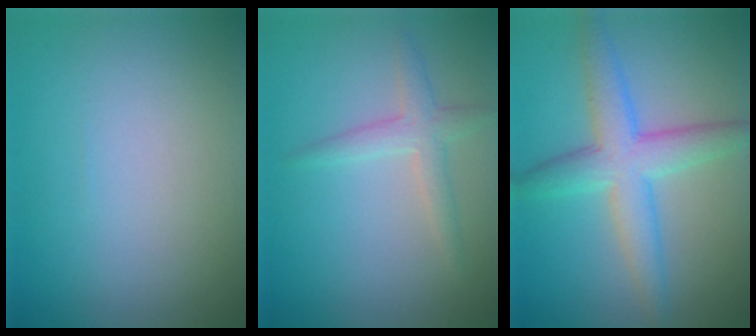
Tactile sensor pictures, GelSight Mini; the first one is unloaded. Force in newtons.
{"total": 2.1, "press": 2.1, "slide": 0.0}
{"total": 5.3, "press": 5.3, "slide": 0.0}